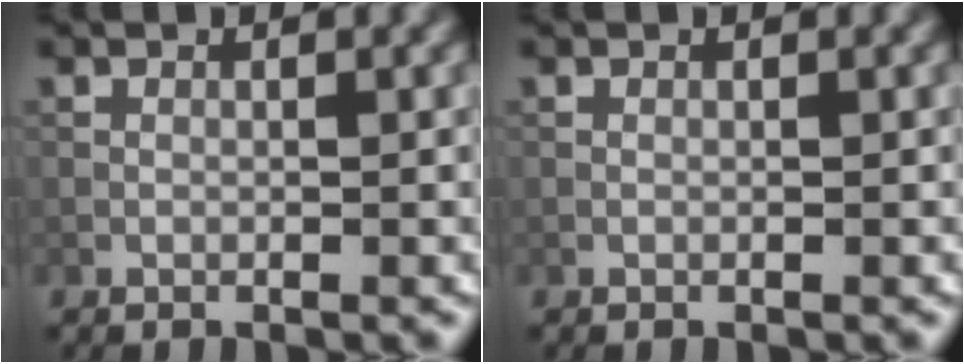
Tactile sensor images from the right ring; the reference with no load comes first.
{"total": 0.0}